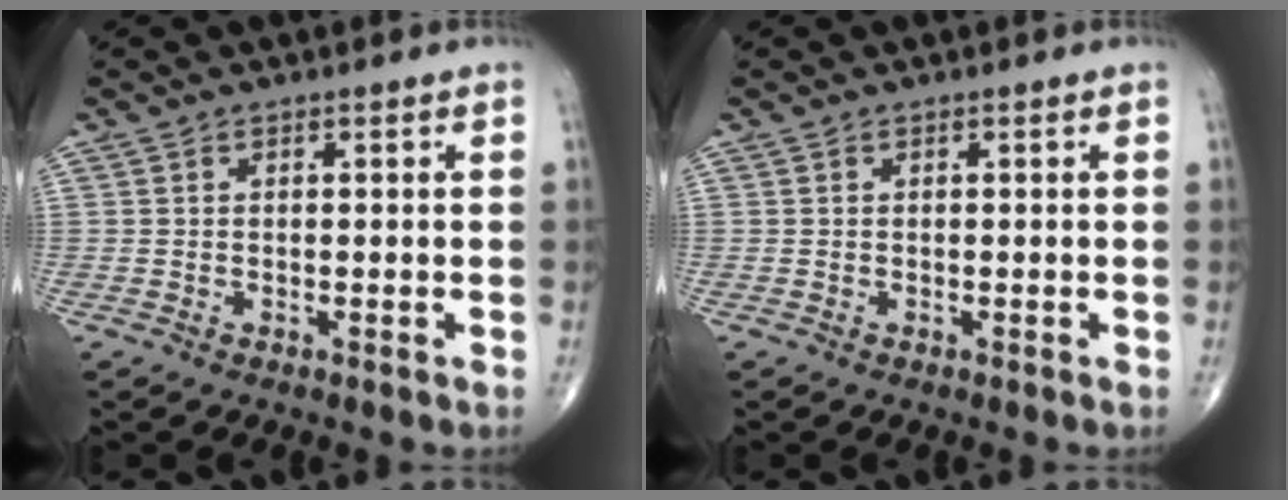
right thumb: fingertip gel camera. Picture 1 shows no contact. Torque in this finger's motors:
{"motor_torque": [0.00, 0.00, 0.00, 0.00, 0.00]}